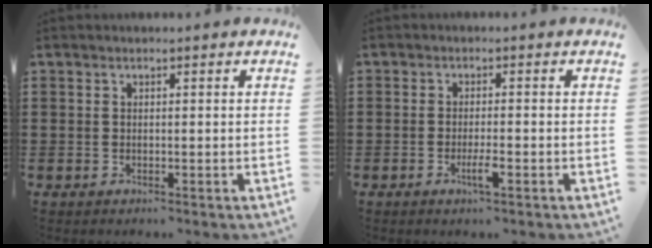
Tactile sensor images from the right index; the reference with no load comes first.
{"total": 2.9, "force": [-1.3, 0.3, 2.5], "torque": [-0.050, -0.004, -0.025]}